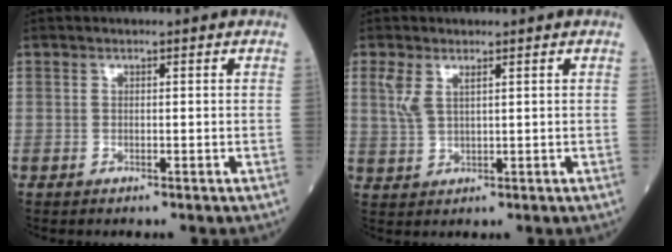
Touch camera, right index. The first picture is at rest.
{"total": 3.1, "force": [1.6, 1.1, 2.4], "torque": [-0.066, 0.013, 0.045]}